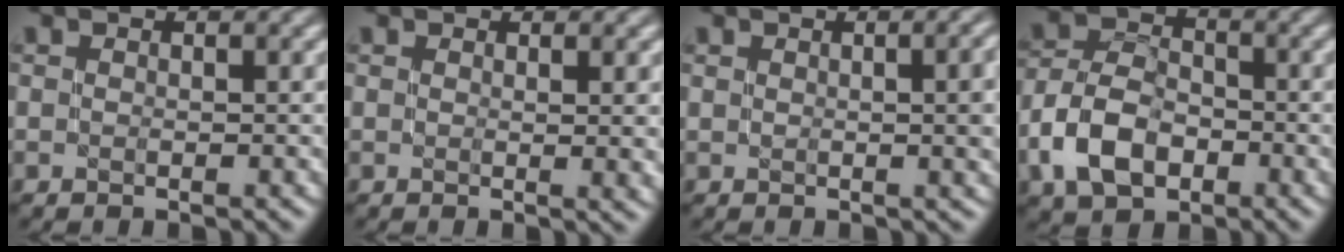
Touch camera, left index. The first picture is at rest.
{"total": 2.1, "force": [0.5, 0.4, 2.0], "torque": [-0.021, -0.005, 0.009]}
{"total": 4.8, "force": [0.6, 1.9, 4.4], "torque": [-0.035, 0.007, 0.015]}
{"total": 6.3, "force": [-2.8, 4.1, 3.9], "torque": [-0.079, 0.006, -0.060]}